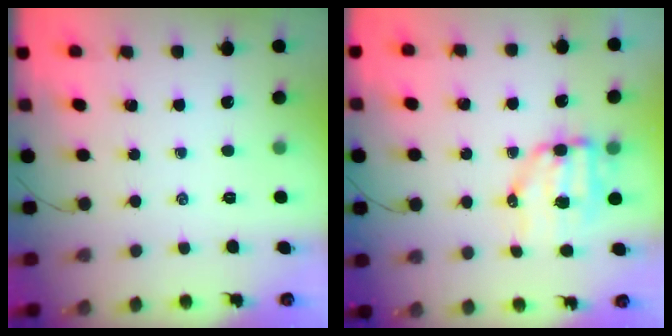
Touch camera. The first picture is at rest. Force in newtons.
{"total": 8.0, "press": 7.8, "slide": 1.8}